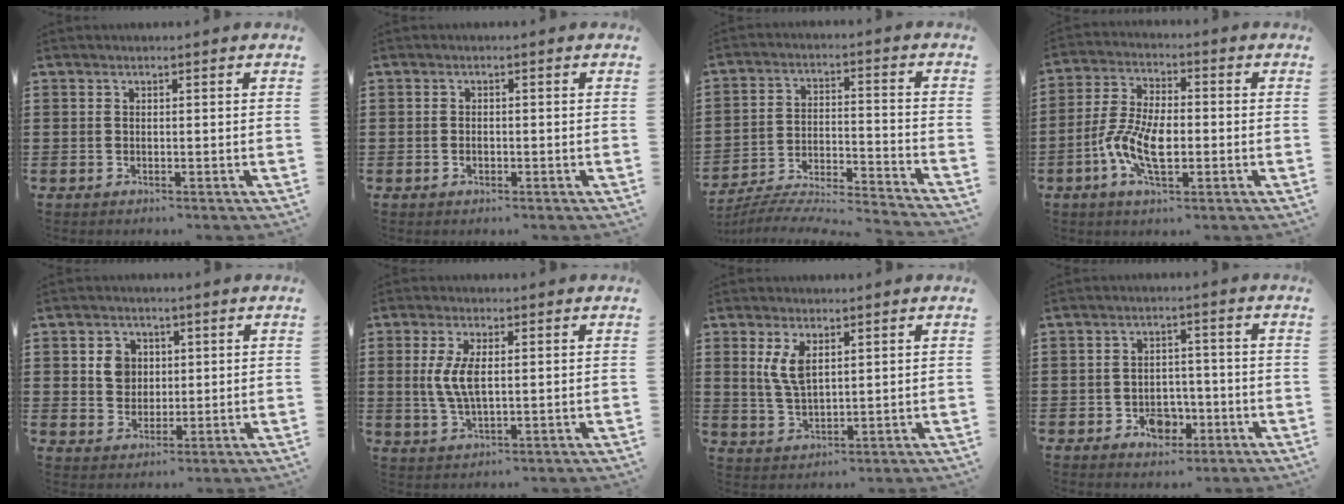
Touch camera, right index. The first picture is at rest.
{"total": 0.8, "force": [-0.3, 0.3, 0.7], "torque": [-0.016, -0.004, -0.003]}
{"total": 6.2, "force": [-6.0, 0.1, 1.8], "torque": [-0.040, -0.010, -0.122]}
{"total": 8.8, "force": [-2.4, 4.0, 7.5], "torque": [-0.176, -0.007, -0.051]}
{"total": 4.2, "force": [1.0, 3.8, 1.6], "torque": [-0.037, 0.011, 0.014]}
{"total": 5.6, "force": [0.6, 2.2, 5.1], "torque": [-0.123, -0.002, 0.003]}
{"total": 4.8, "force": [1.9, 2.1, 3.9], "torque": [-0.083, 0.005, 0.033]}
{"total": 4.7, "force": [-2.1, 3.3, 2.6], "torque": [-0.042, 0.003, -0.038]}